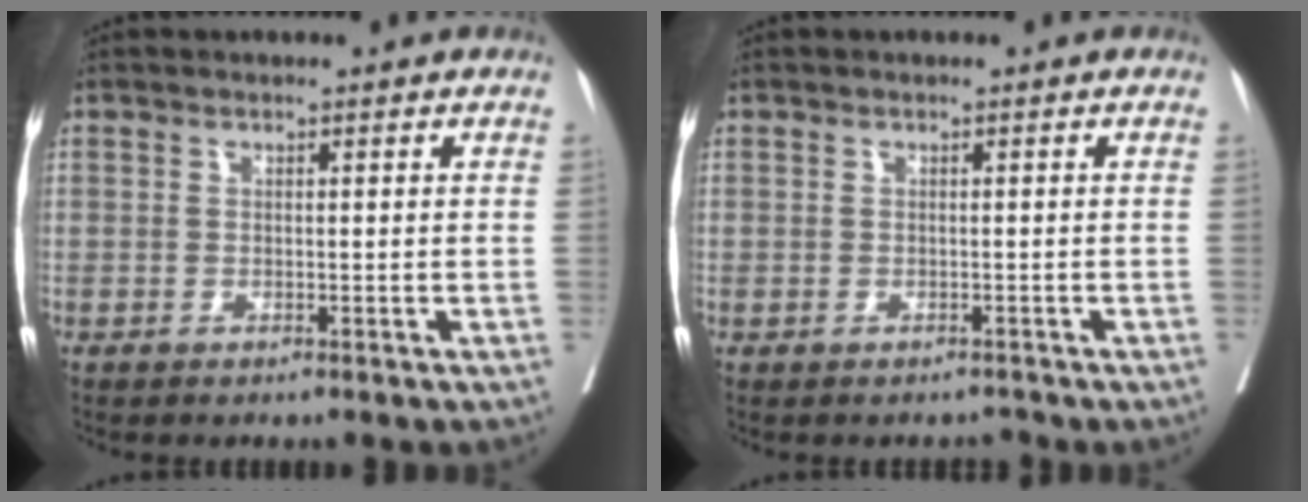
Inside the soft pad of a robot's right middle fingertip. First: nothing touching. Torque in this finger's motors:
{"motor_torque": [0.00, -0.17, -0.03, 0.00]}